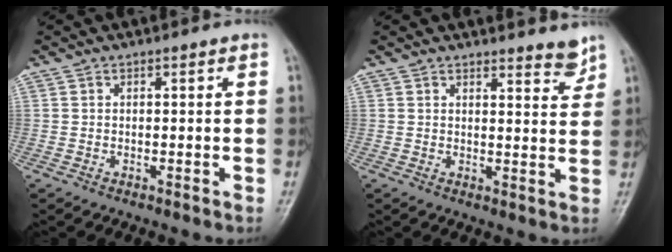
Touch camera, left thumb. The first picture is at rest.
{"total": 3.5, "force": [3.2, 0.9, 1.2], "torque": [-0.004, -0.031, 0.038]}